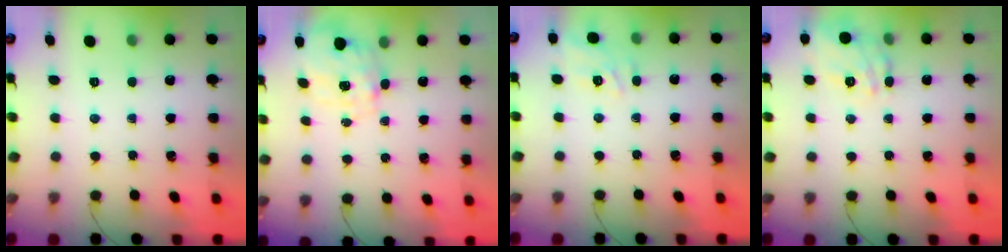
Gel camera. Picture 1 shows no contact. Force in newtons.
{"total": 2.9, "press": 2.7, "slide": 0.8}
{"total": 6.5, "press": 6.3, "slide": 1.4}
{"total": 15.1, "press": 15.1, "slide": 1.2}